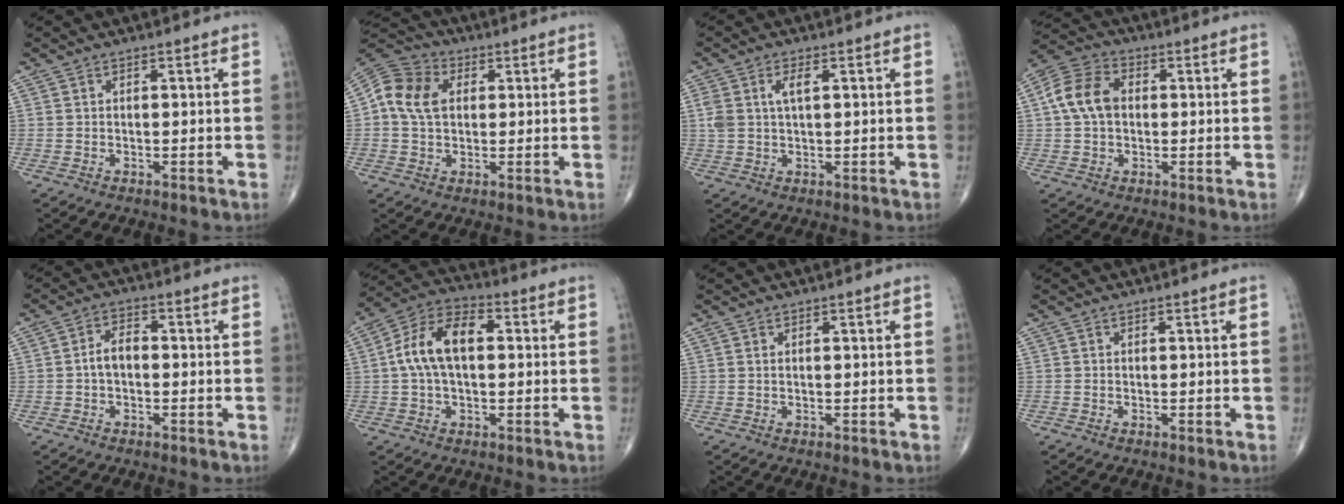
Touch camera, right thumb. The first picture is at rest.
{"total": 9.7, "force": [1.5, 7.3, 6.2], "torque": [-0.115, 0.017, 0.017]}
{"total": 4.4, "force": [1.3, 2.1, 3.7], "torque": [-0.083, 0.009, 0.028]}
{"total": 9.5, "force": [0.9, 6.7, 6.6], "torque": [-0.129, 0.024, 0.008]}
{"total": 4.1, "force": [-0.6, 2.6, 3.2], "torque": [-0.051, 0.020, -0.017]}
{"total": 12.3, "force": [1.2, 7.0, 10.0], "torque": [-0.189, 0.033, 0.012]}
{"total": 0.0}
{"total": 0.0}